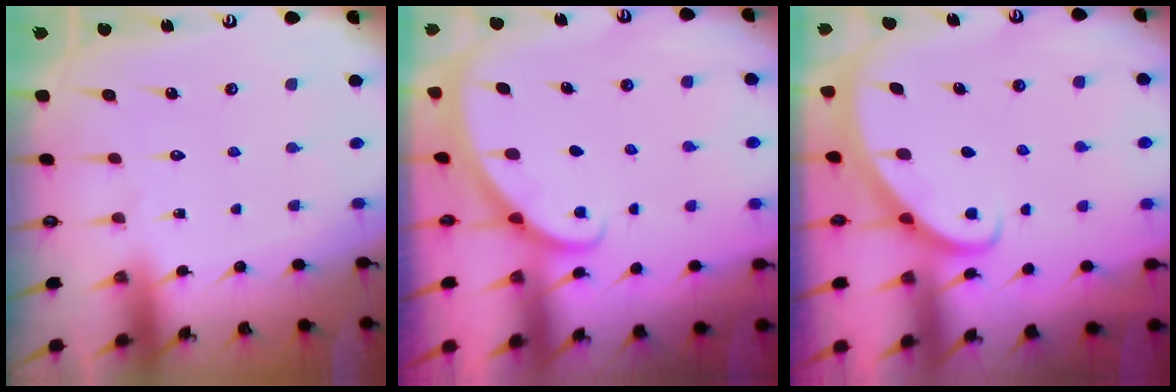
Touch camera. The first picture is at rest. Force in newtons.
{"total": 1.5, "press": 1.5, "slide": 0.1}
{"total": 2.8, "press": 2.8, "slide": 0.2}